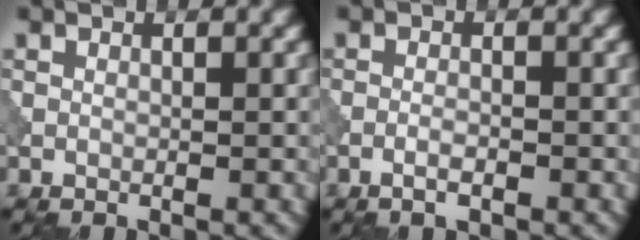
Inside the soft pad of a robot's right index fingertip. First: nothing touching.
{"total": 1.4, "force": [-0.8, 0.3, 1.1], "torque": [-0.020, 0.001, -0.018]}